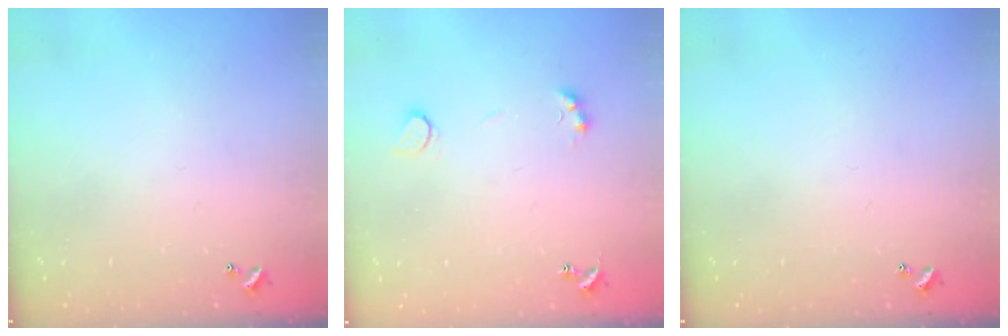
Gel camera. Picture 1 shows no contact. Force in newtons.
{"total": 3.7, "press": 3.4, "slide": 1.2}
{"total": 0.0}